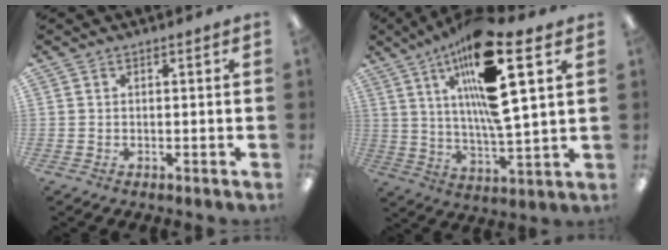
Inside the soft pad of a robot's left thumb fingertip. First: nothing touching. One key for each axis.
{"total": 20.3, "fx": 10.1, "fy": 4.7, "fz": 17.0, "tx": -0.300, "ty": -0.049, "tz": 0.151}